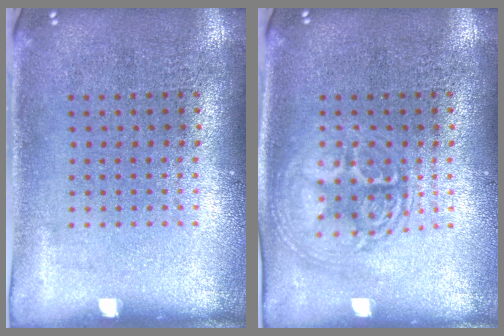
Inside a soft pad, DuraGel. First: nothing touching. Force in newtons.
{"total": 3.1, "press": 3.0, "slide": 0.5}